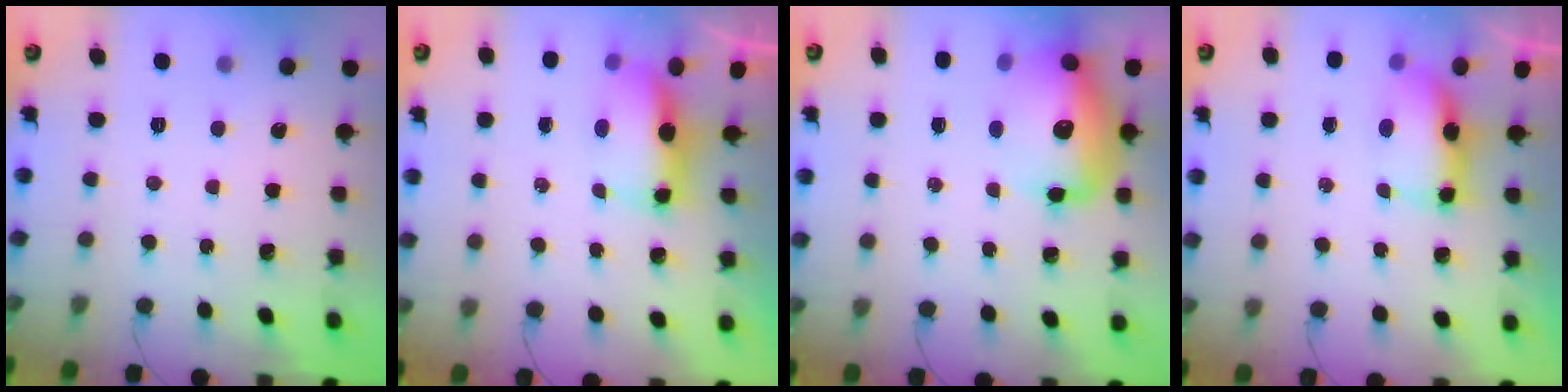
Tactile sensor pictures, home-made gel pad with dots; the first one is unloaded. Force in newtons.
{"total": 6.8, "press": 6.7, "slide": 0.7}
{"total": 15.0, "press": 14.7, "slide": 3.2}
{"total": 7.1, "press": 7.1, "slide": 0.9}